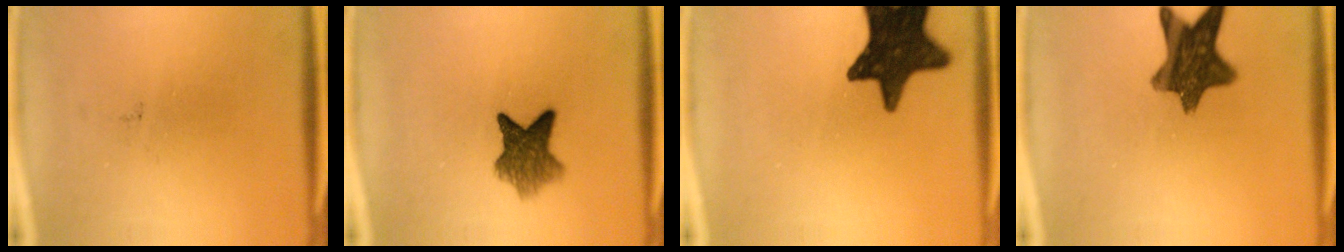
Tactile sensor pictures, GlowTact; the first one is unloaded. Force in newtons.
{"total": 6.7}
{"total": 16.0}
{"total": 11.2}